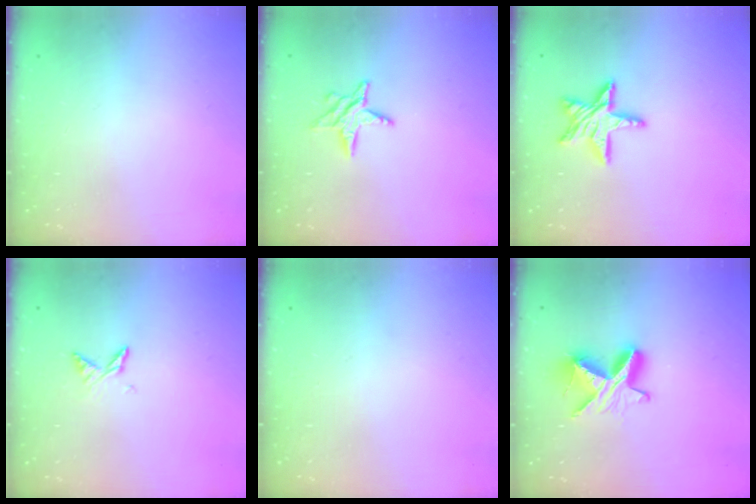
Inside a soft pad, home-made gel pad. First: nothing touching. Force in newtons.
{"total": 6.5, "press": 6.5, "slide": 0.1}
{"total": 11.8, "press": 11.8, "slide": 1.0}
{"total": 4.5, "press": 4.4, "slide": 0.5}
{"total": 0.0}
{"total": 9.5, "press": 9.5, "slide": 0.6}